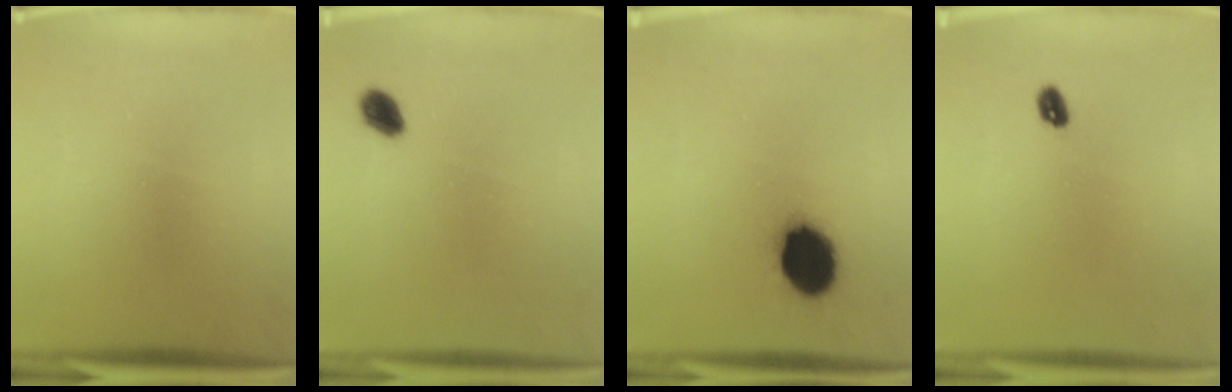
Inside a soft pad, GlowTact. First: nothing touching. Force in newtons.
{"total": 2.8}
{"total": 13.0}
{"total": 1.9}